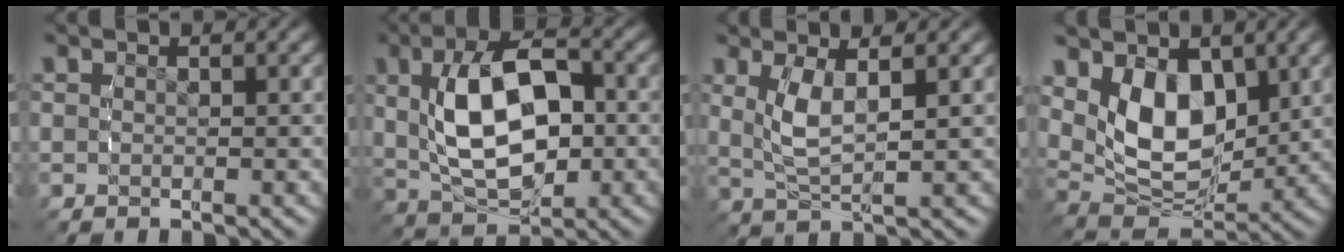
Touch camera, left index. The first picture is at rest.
{"total": 9.2, "force": [-0.2, 5.7, 7.2], "torque": [-0.140, -0.004, 0.001]}
{"total": 3.6, "force": [0.8, 2.0, 2.9], "torque": [-0.092, -0.014, 0.021]}
{"total": 9.1, "force": [1.4, 6.7, 5.9], "torque": [-0.130, -0.020, 0.030]}